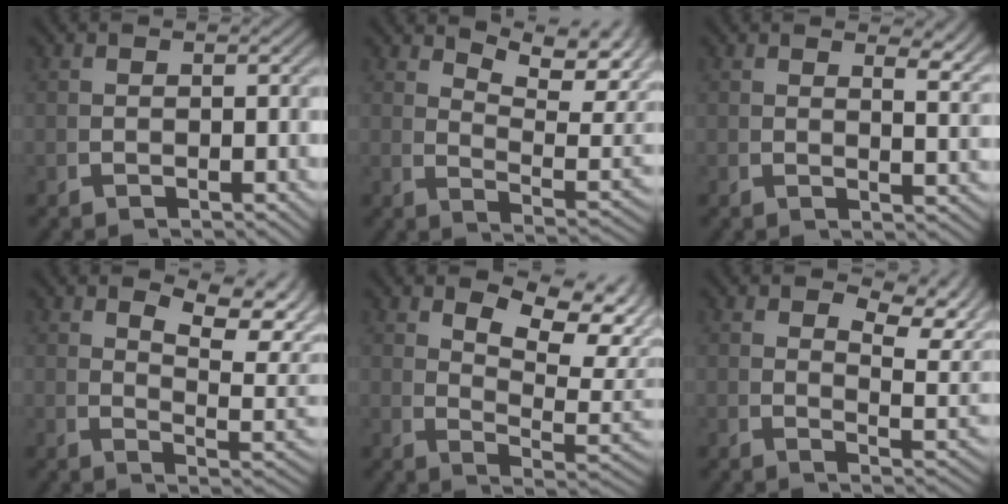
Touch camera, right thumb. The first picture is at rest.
{"total": 7.9, "force": [3.6, 3.8, 5.9], "torque": [-0.081, 0.002, 0.061]}
{"total": 3.4, "force": [2.2, 1.0, 2.4], "torque": [-0.024, -0.003, 0.033]}
{"total": 6.2, "force": [2.7, 2.4, 5.1], "torque": [-0.062, -0.001, 0.048]}
{"total": 8.2, "force": [1.9, 4.5, 6.6], "torque": [-0.097, -0.018, 0.044]}
{"total": 5.1, "force": [2.8, 1.8, 3.9], "torque": [-0.044, -0.002, 0.046]}